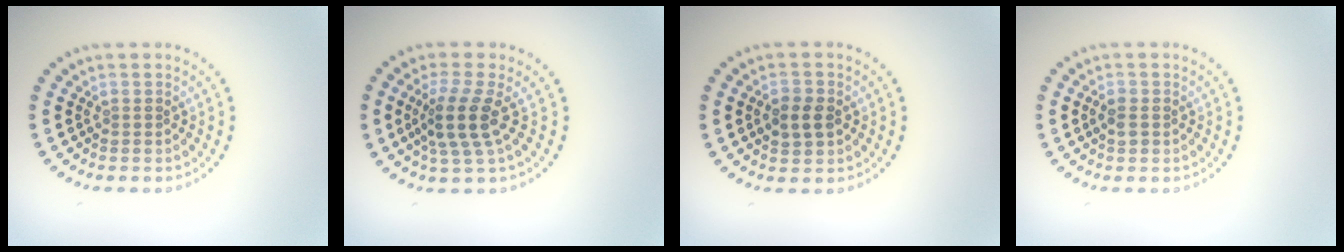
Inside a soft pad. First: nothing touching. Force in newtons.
{"total": 3.6, "press": 2.7, "slide": 2.4}
{"total": 2.6, "press": 2.6, "slide": 0.0}
{"total": 1.4, "press": 1.4, "slide": 0.3}